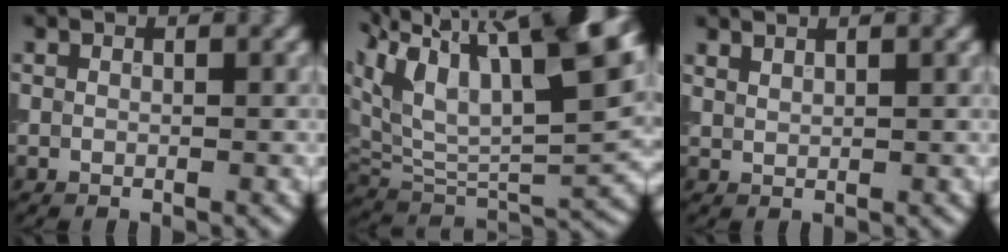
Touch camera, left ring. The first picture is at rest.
{"total": 15.0, "force": [8.8, 6.0, 10.6], "torque": [-0.215, 0.034, 0.157]}
{"total": 1.4, "force": [1.3, 0.3, 0.5], "torque": [-0.004, 0.001, 0.020]}